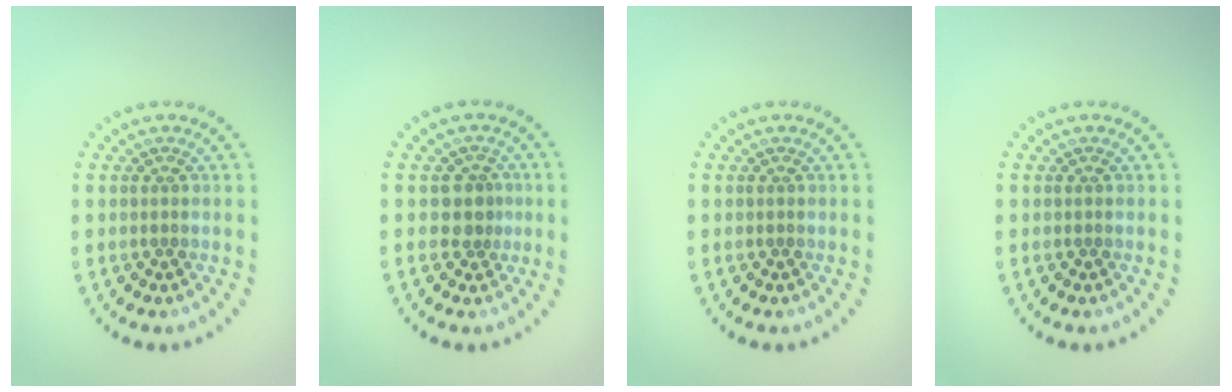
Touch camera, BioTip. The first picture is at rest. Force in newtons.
{"total": 2.1, "press": 1.7, "slide": 1.3}
{"total": 0.0}
{"total": 0.0}